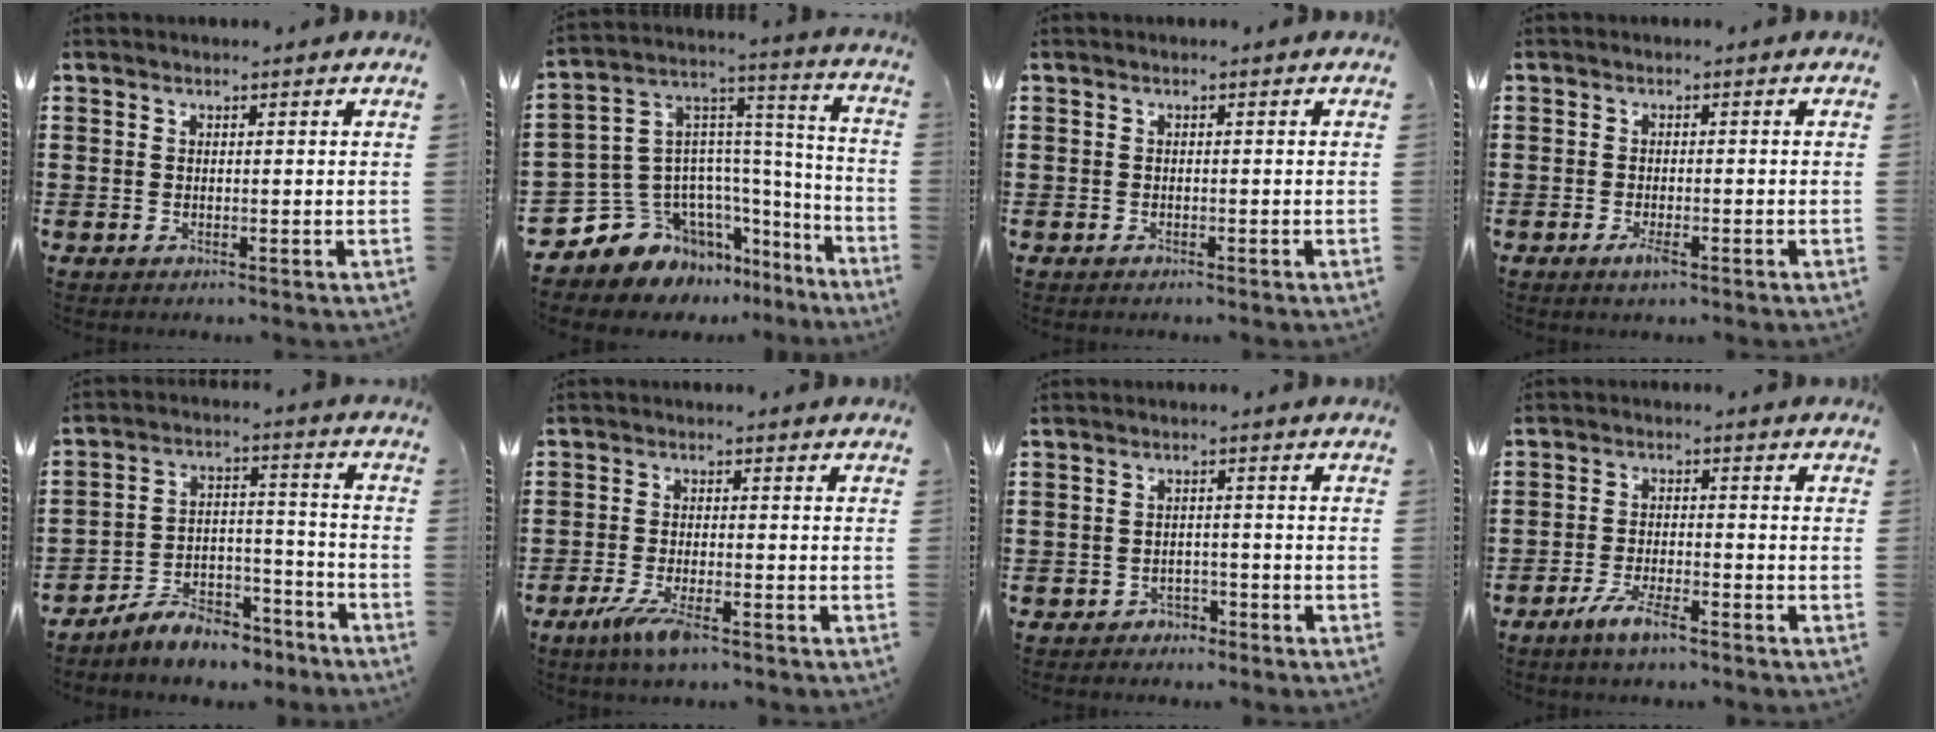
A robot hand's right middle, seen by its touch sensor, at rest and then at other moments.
{"total": 9.2, "force": [-6.8, 6.2, 0.4], "torque": [-0.059, -0.022, -0.132]}
{"total": 0.6, "force": [-0.5, 0.3, 0.1], "torque": [-0.002, 0.002, -0.011]}
{"total": 2.1, "force": [-1.1, 0.6, 1.7], "torque": [-0.037, -0.004, -0.022]}
{"total": 7.3, "force": [-6.9, 1.8, 1.6], "torque": [-0.032, 0.019, -0.135]}
{"total": 5.2, "force": [-3.1, 1.0, 4.1], "torque": [-0.097, -0.016, -0.061]}
{"total": 2.0, "force": [-1.8, 0.9, -0.1], "torque": [-0.008, 0.001, -0.042]}
{"total": 4.5, "force": [-3.4, 1.0, 2.9], "torque": [-0.059, 0.002, -0.065]}